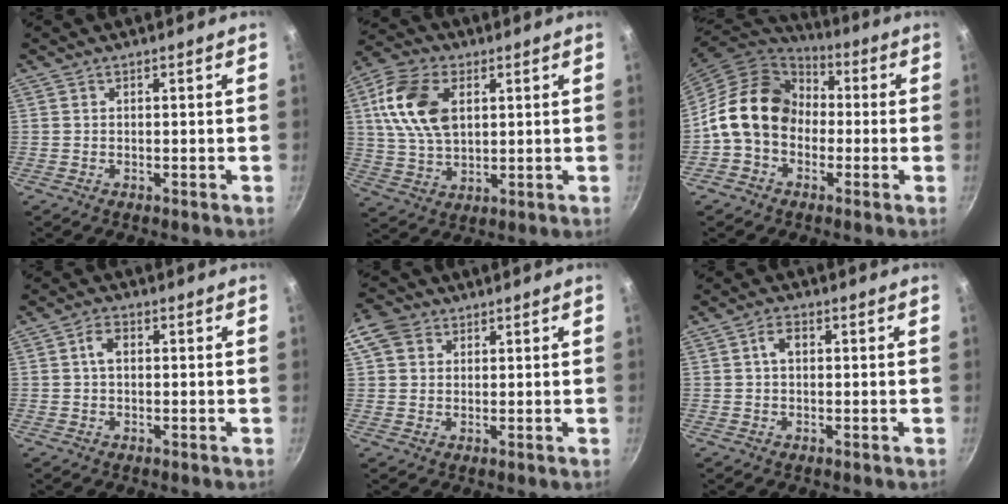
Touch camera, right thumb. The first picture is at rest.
{"total": 13.8, "force": [3.6, 8.7, 10.1], "torque": [-0.180, 0.001, 0.065]}
{"total": 15.0, "force": [-0.6, 12.1, 8.9], "torque": [-0.117, 0.039, -0.029]}
{"total": 3.3, "force": [0.5, 2.2, 2.4], "torque": [-0.038, 0.009, 0.004]}
{"total": 6.5, "force": [2.7, 5.1, 3.0], "torque": [-0.043, 0.003, 0.039]}
{"total": 3.2, "force": [0.6, 2.1, 2.3], "torque": [-0.033, 0.008, 0.007]}